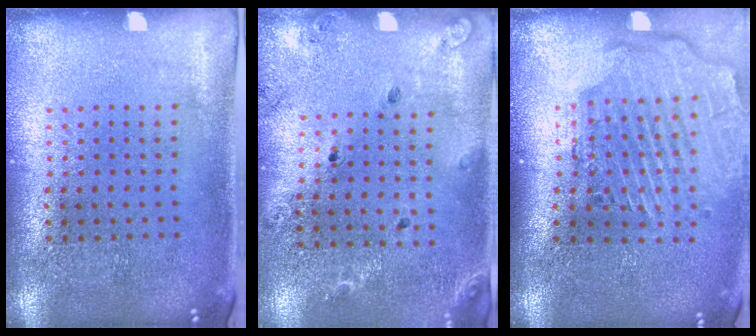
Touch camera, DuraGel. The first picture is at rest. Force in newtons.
{"total": 1.3, "press": 1.3, "slide": 0.3}
{"total": 2.8, "press": 2.3, "slide": 1.6}